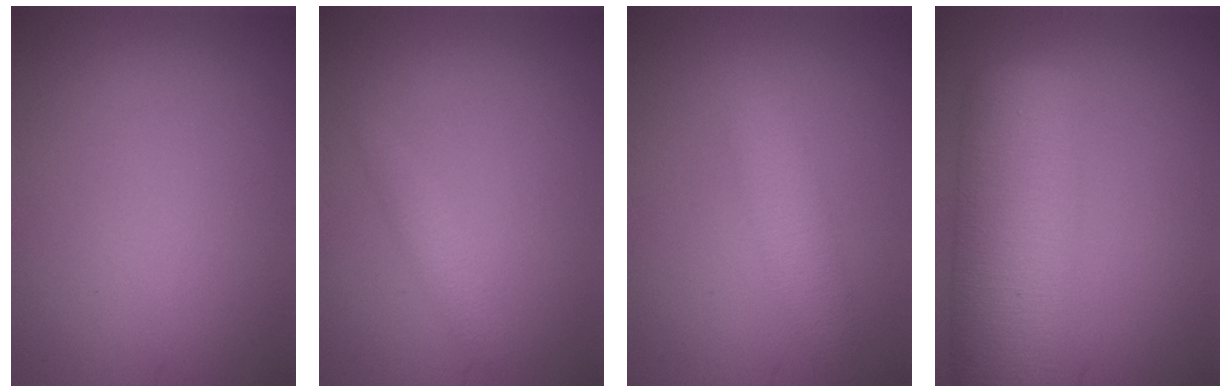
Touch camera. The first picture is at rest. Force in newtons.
{"total": 1.1, "press": 1.1, "slide": 0.1}
{"total": 2.7, "press": 2.7, "slide": 0.1}
{"total": 9.5, "press": 9.5, "slide": 0.2}